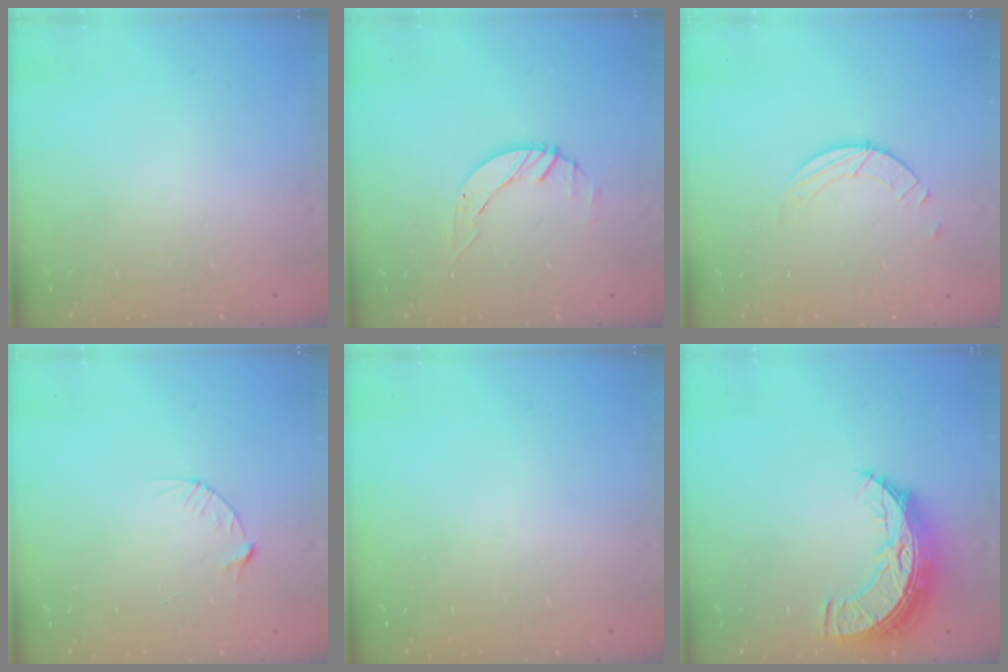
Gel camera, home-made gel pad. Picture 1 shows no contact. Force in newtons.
{"total": 2.6, "press": 2.6, "slide": 0.3}
{"total": 2.5, "press": 2.4, "slide": 0.2}
{"total": 3.2, "press": 3.2, "slide": 0.3}
{"total": 0.0}
{"total": 9.9, "press": 9.9, "slide": 0.7}